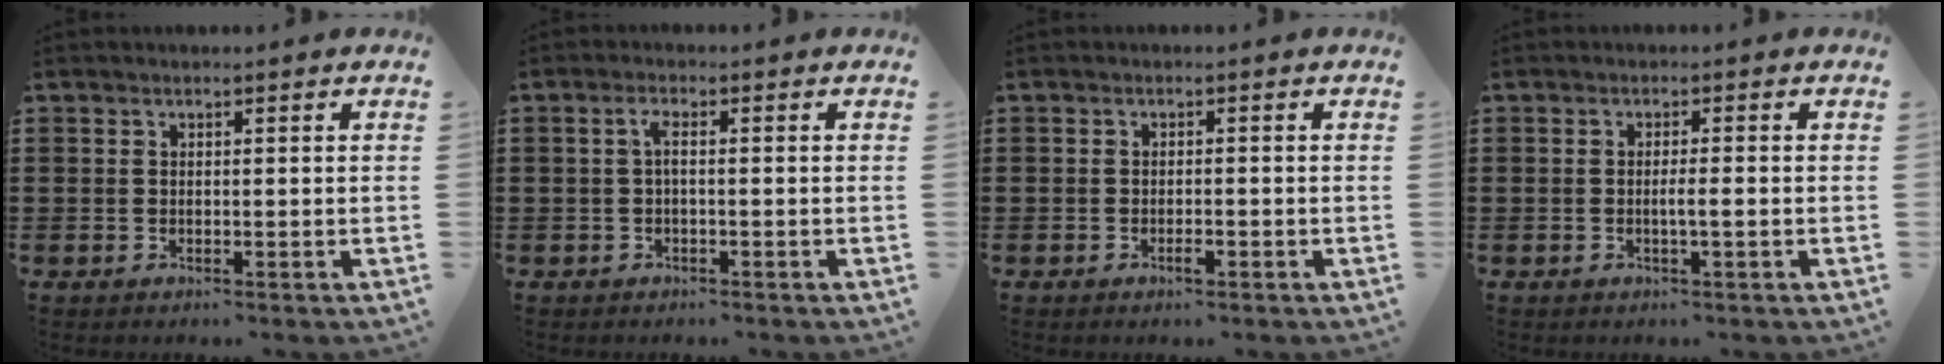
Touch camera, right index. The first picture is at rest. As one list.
[{"total": 1.7, "force": [-0.3, 0.3, 1.7], "torque": [-0.035, 0.002, -0.006]}, {"total": 1.5, "force": [-0.8, 0.4, 1.2], "torque": [-0.025, -0.003, -0.014]}, {"total": 1.9, "force": [-0.5, -0.1, 1.9], "torque": [-0.032, -0.004, -0.010]}]